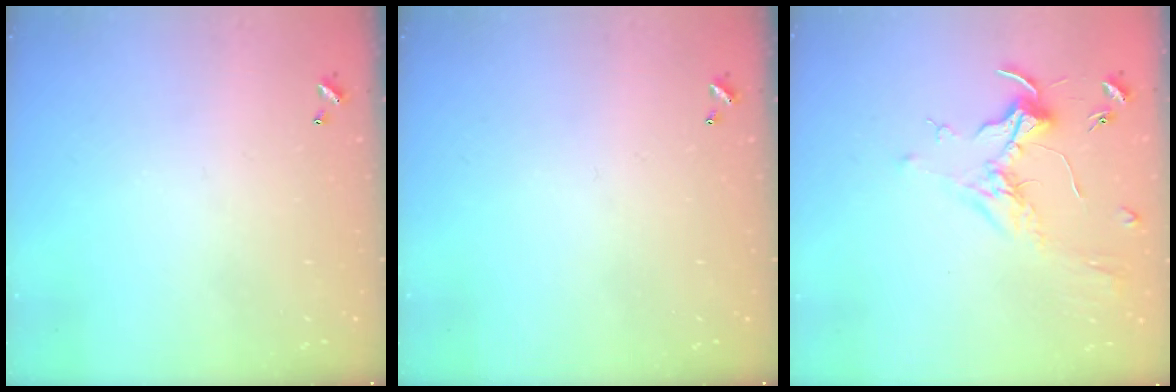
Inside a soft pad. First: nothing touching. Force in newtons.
{"total": 0.0}
{"total": 1.9, "press": 1.8, "slide": 0.8}